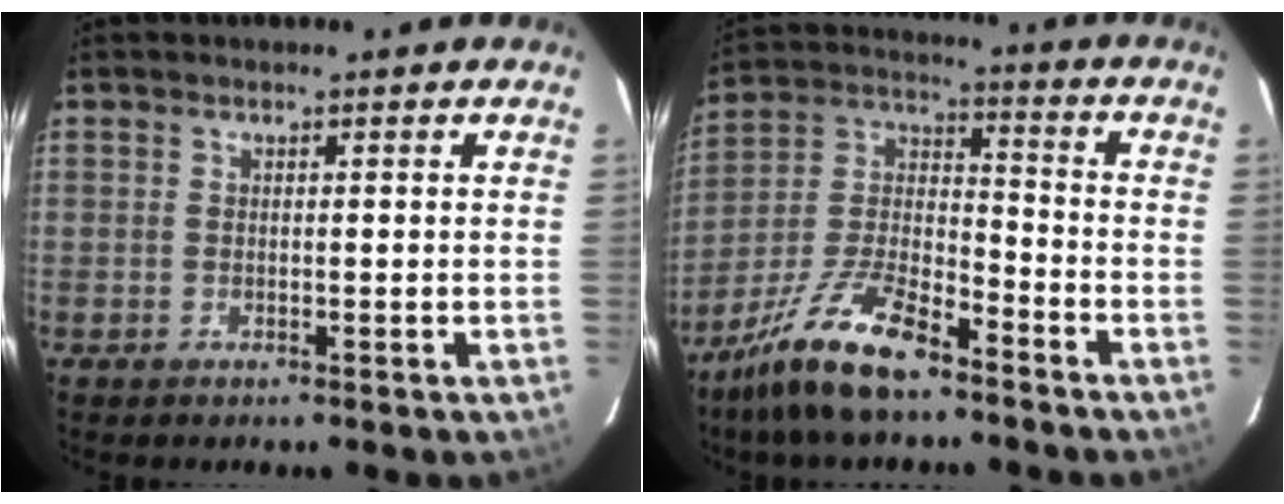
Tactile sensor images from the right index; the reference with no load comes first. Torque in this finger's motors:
{"motor_torque": [1.20, -0.94, 0.88, 0.15]}